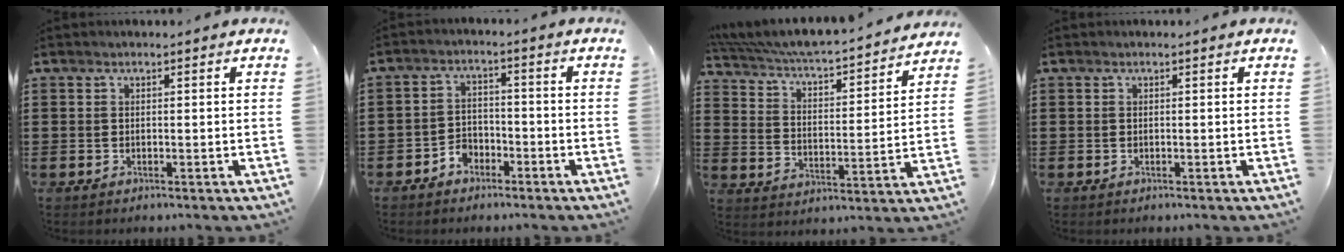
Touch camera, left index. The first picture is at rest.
{"total": 3.2, "force": [-2.7, 1.8, 0.4], "torque": [-0.016, 0.007, -0.056]}
{"total": 4.3, "force": [4.0, 0.1, 1.5], "torque": [-0.051, -0.040, 0.060]}
{"total": 0.0}